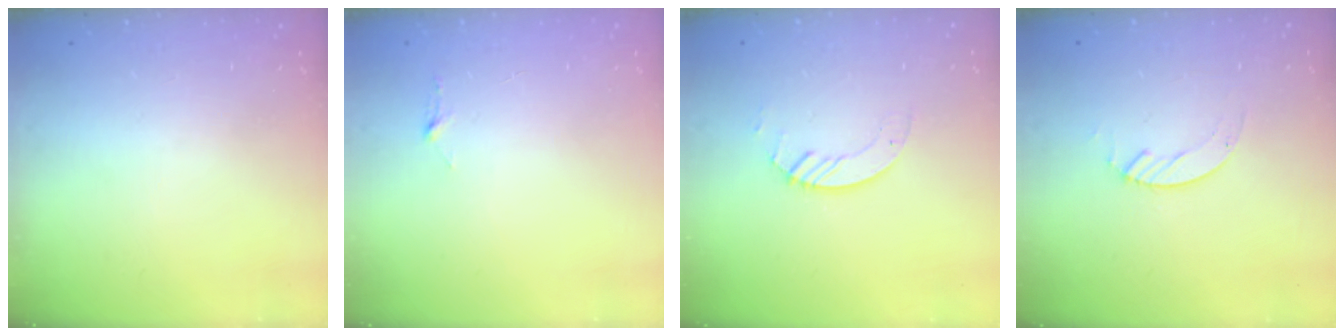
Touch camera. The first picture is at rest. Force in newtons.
{"total": 2.9, "press": 2.9, "slide": 0.3}
{"total": 2.6, "press": 2.6, "slide": 0.3}
{"total": 2.1, "press": 2.1, "slide": 0.2}